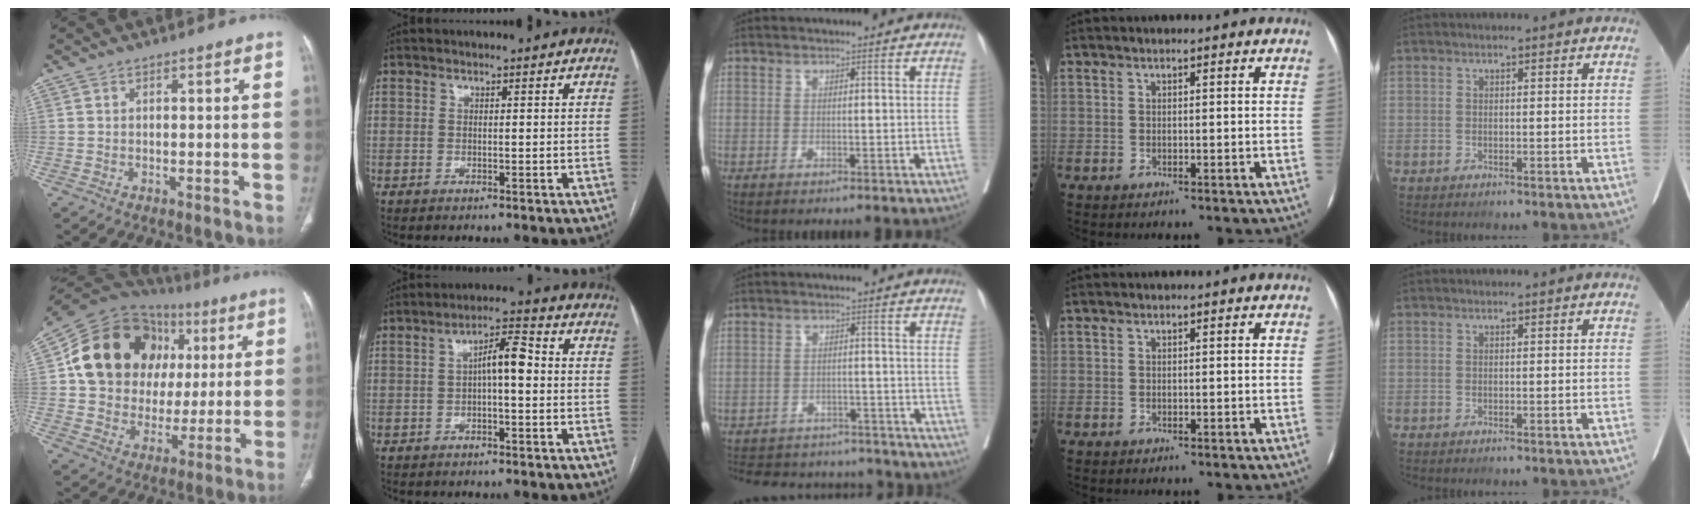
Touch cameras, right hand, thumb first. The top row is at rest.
{"thumb": {"total": 24.8, "force": [6.6, 19.6, 13.8], "torque": [-0.183, 0.035, 0.122]}, "index": {"total": 5.6, "force": [0.1, 1.5, 5.3], "torque": [-0.091, 0.023, 0.000]}, "middle": {"total": 16.3, "force": [-14.9, 5.2, 3.9], "torque": [-0.090, 0.011, -0.195]}}